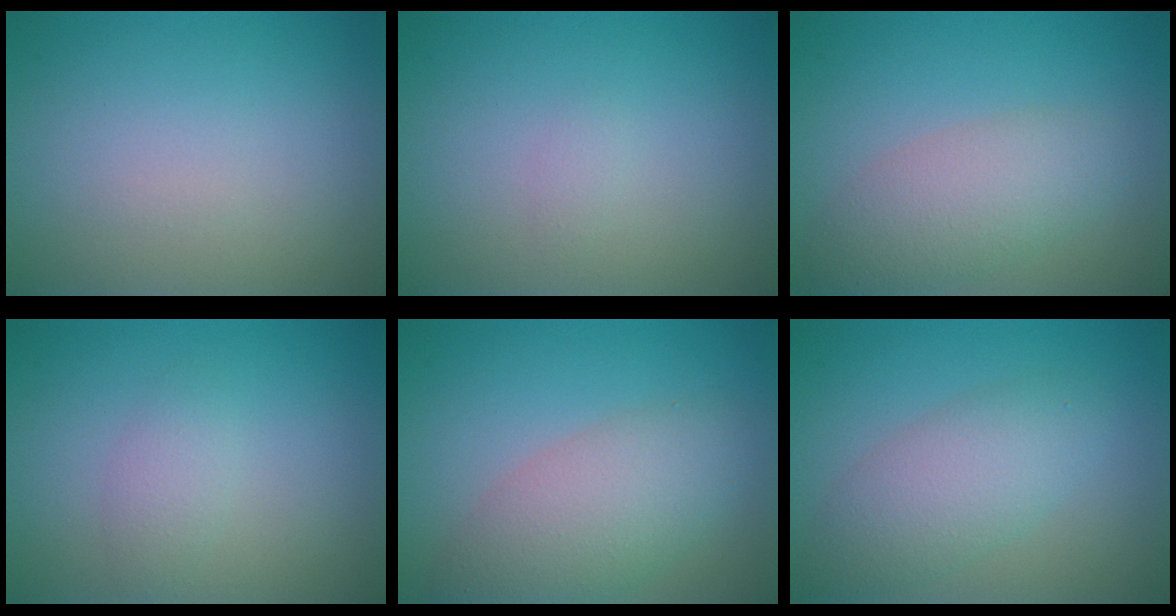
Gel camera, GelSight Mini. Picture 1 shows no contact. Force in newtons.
{"total": 0.6, "press": 0.6, "slide": 0.1}
{"total": 4.0, "press": 4.0, "slide": 0.3}
{"total": 1.5, "press": 1.5, "slide": 0.1}
{"total": 5.2, "press": 5.2, "slide": 0.3}
{"total": 4.2, "press": 4.2, "slide": 0.2}